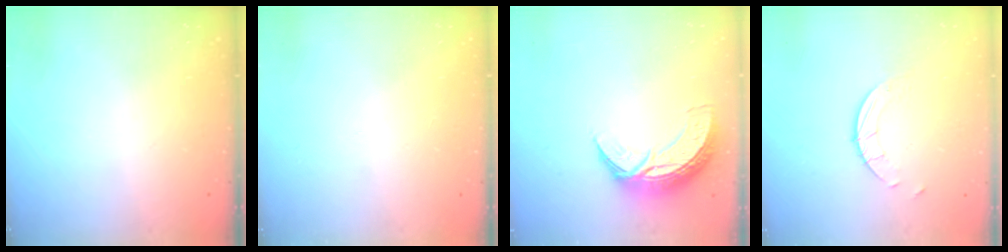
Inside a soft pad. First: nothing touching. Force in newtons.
{"total": 0.0}
{"total": 10.1, "press": 10.1, "slide": 0.8}
{"total": 2.7, "press": 2.7, "slide": 0.3}